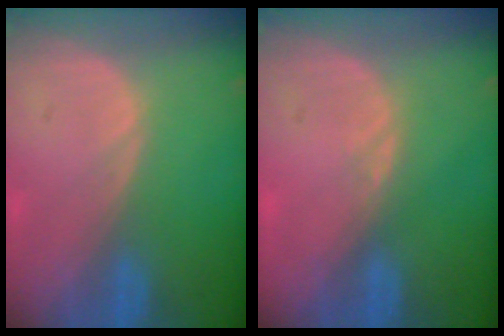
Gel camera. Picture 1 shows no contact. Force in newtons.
{"total": 0.9, "press": 0.8, "slide": 0.3}